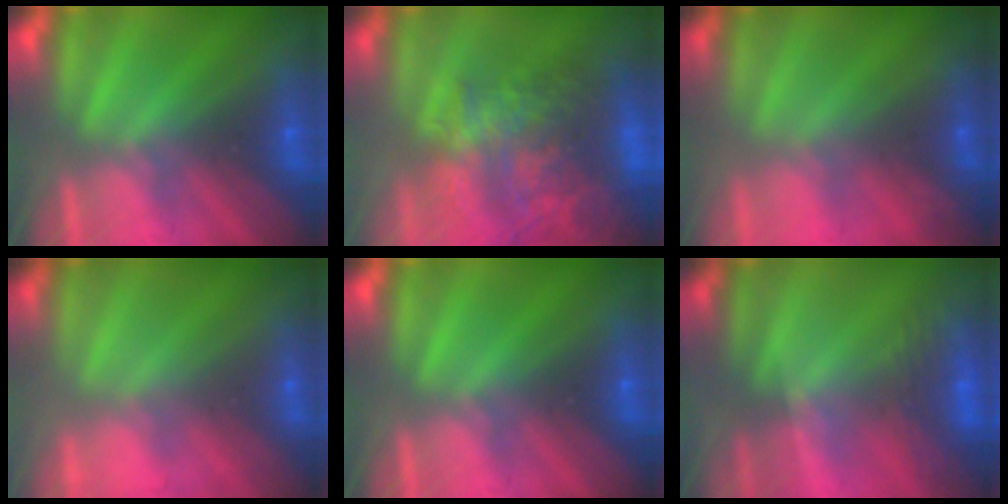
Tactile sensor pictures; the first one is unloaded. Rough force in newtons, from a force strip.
{"total": 9.5}
{"total": 1.8}
{"total": 2.1}
{"total": 0.0}
{"total": 2.8}